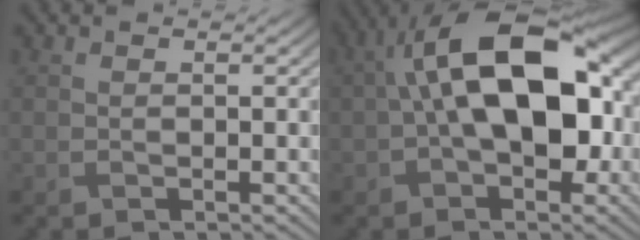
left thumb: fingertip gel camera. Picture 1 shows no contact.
{"total": 15.3, "force": [1.6, 8.3, 12.8], "torque": [-0.193, 0.029, 0.021]}